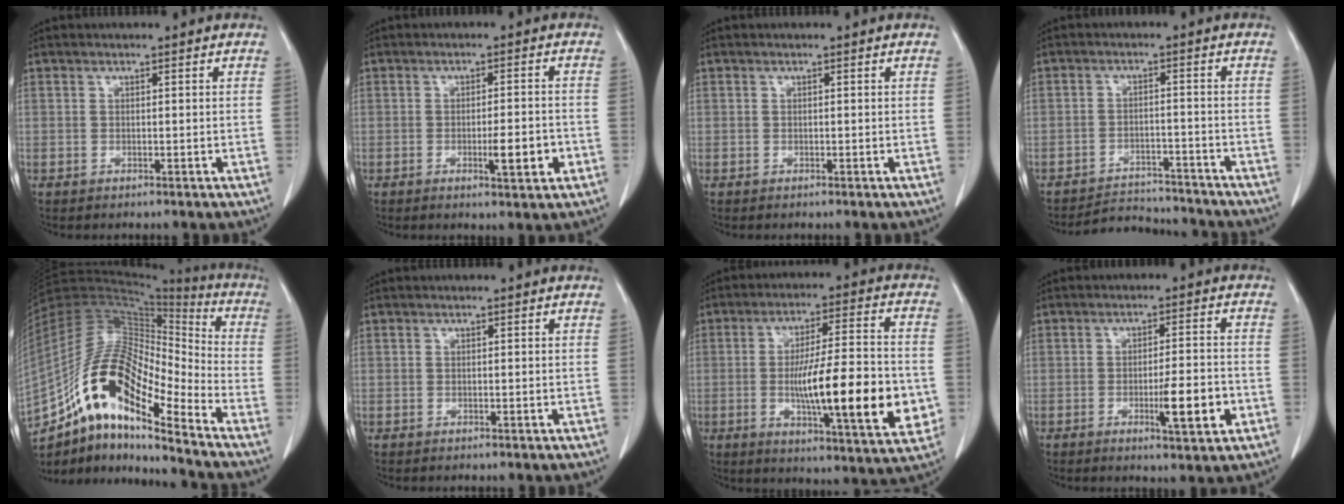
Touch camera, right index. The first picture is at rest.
{"total": 5.1, "force": [-1.8, 0.7, 4.8], "torque": [-0.072, -0.003, -0.022]}
{"total": 0.0}
{"total": 7.1, "force": [-6.9, 1.7, -0.5], "torque": [0.013, 0.012, -0.107]}
{"total": 18.9, "force": [-12.3, 4.2, 13.8], "torque": [-0.271, 0.024, -0.217]}
{"total": 0.0}
{"total": 18.8, "force": [-3.2, 2.7, 18.3], "torque": [-0.263, -0.004, -0.043]}
{"total": 7.2, "force": [-2.6, 0.7, 6.7], "torque": [-0.101, -0.007, -0.035]}